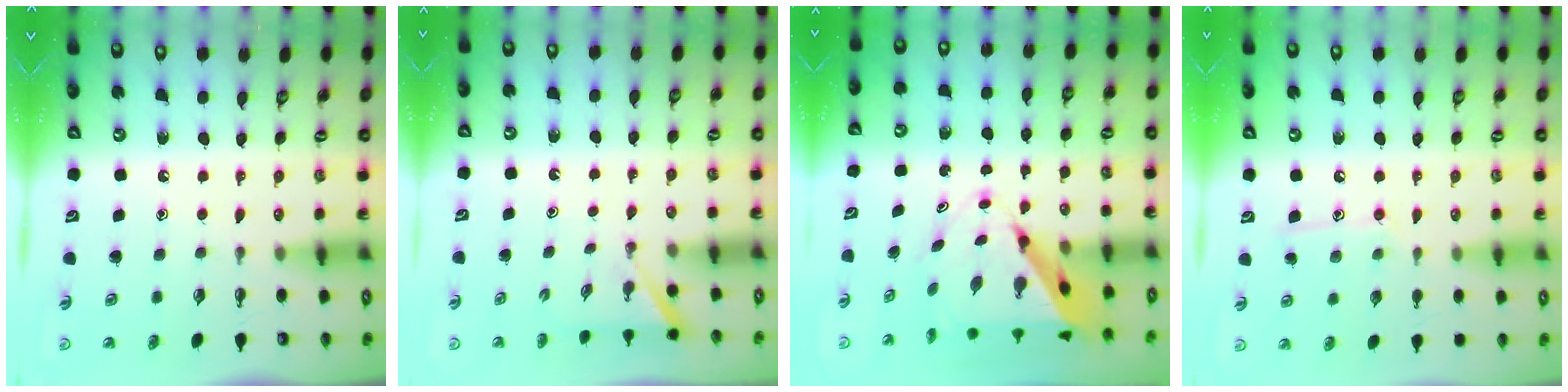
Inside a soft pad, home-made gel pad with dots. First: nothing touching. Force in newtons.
{"total": 1.2, "press": 1.2, "slide": 0.1}
{"total": 9.9, "press": 9.9, "slide": 0.7}
{"total": 7.8, "press": 7.8, "slide": 0.6}